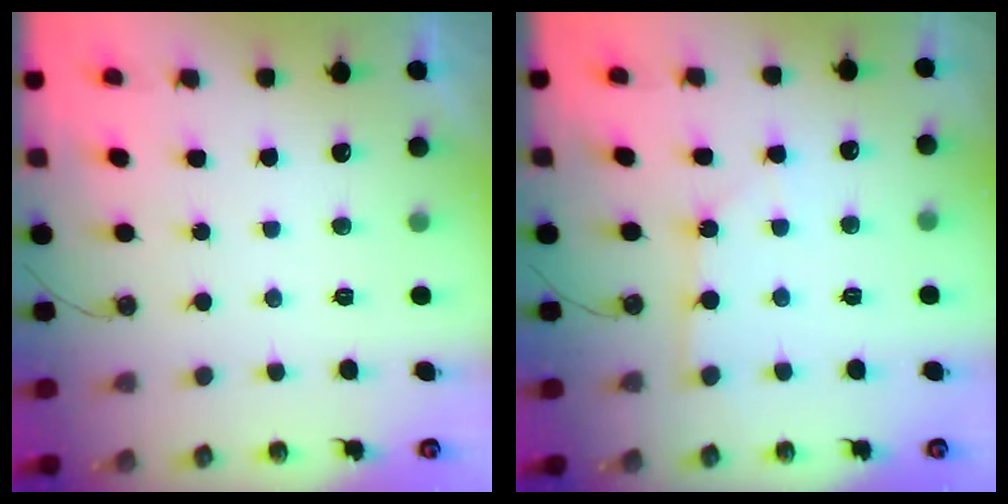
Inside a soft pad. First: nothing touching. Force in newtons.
{"total": 2.4, "press": 2.4, "slide": 0.4}